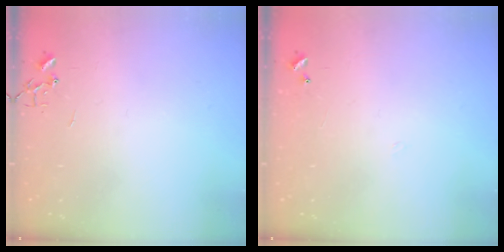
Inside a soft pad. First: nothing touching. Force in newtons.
{"total": 3.8, "press": 3.8, "slide": 0.5}